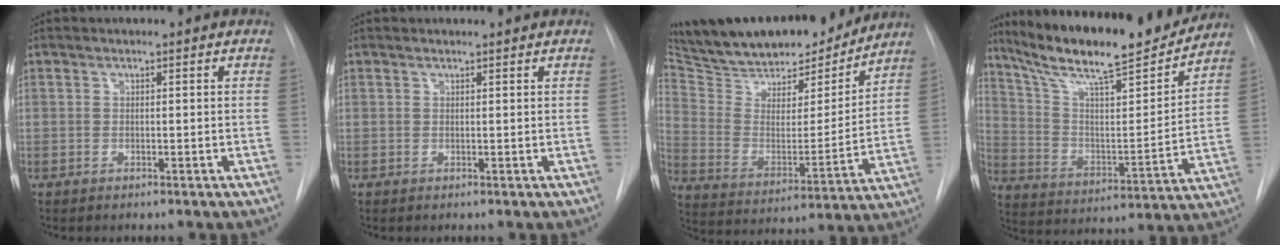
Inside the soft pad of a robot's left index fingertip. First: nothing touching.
{"total": 0.7, "force": [0.7, -0.1, -0.1], "torque": [-0.006, 0.005, 0.014]}
{"total": 24.8, "force": [22.2, 6.4, 9.1], "torque": [-0.168, -0.010, 0.339]}
{"total": 23.3, "force": [20.2, 2.6, 11.3], "torque": [-0.203, -0.021, 0.320]}